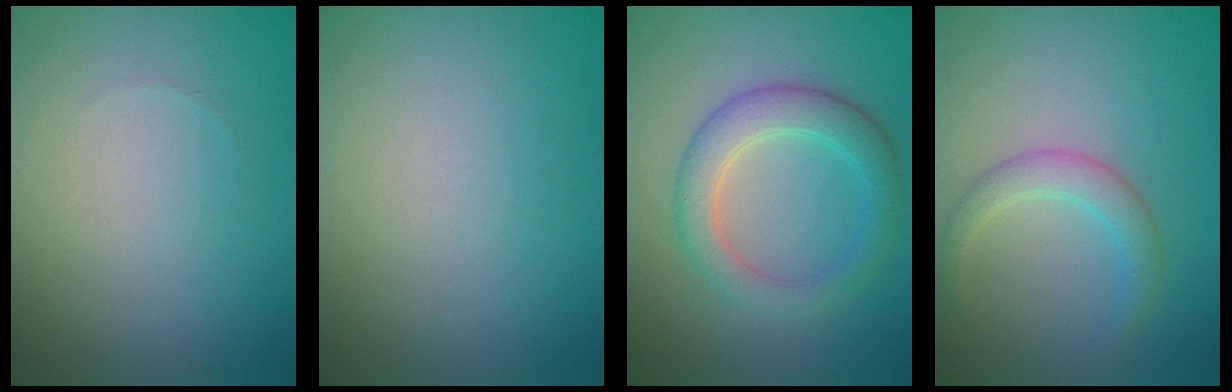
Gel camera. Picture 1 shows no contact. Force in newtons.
{"total": 0.0}
{"total": 4.4, "press": 4.4, "slide": 0.1}
{"total": 2.6, "press": 2.6, "slide": 0.2}